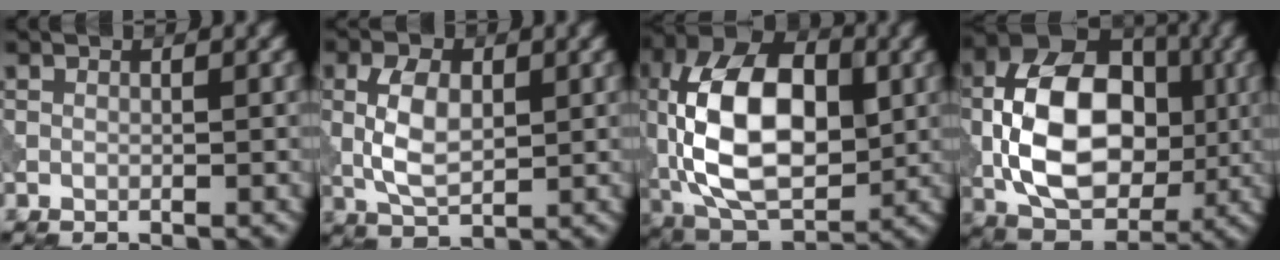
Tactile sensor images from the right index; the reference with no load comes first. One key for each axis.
{"total": 4.5, "fx": 0.4, "fy": 2.5, "fz": 3.7, "tx": -0.079, "ty": 0.004, "tz": 0.010}
{"total": 13.7, "fx": 0.2, "fy": 8.0, "fz": 11.1, "tx": -0.208, "ty": 0.019, "tz": -0.007}
{"total": 12.1, "fx": -0.9, "fy": 7.9, "fz": 9.1, "tx": -0.162, "ty": 0.010, "tz": -0.024}